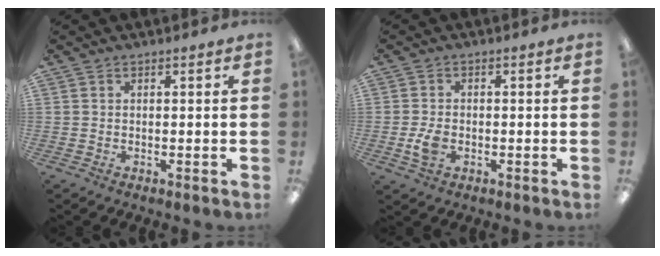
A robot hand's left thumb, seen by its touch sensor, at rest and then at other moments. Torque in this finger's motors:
{"motor_torque": [-0.27, 0.26, -0.02, -0.04, 0.01]}